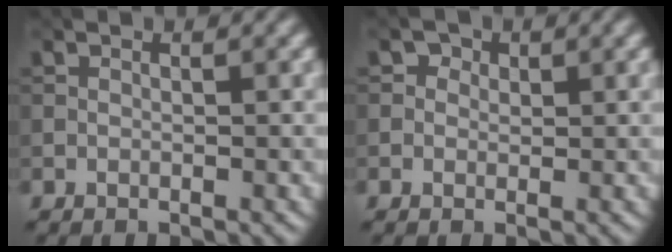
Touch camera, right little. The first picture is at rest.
{"total": 1.4, "force": [0.6, 1.2, 0.4], "torque": [0.000, -0.007, 0.007]}